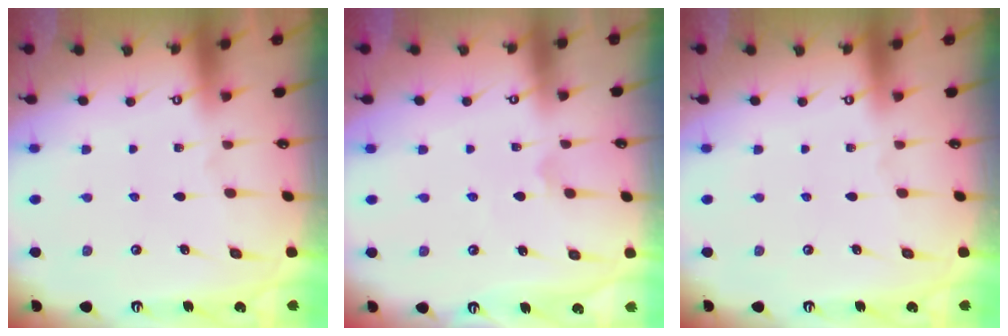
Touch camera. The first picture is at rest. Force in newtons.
{"total": 2.5, "press": 2.5, "slide": 0.2}
{"total": 0.0}